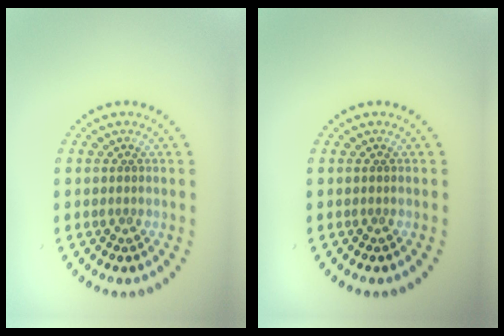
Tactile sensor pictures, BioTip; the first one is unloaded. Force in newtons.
{"total": 0.0}